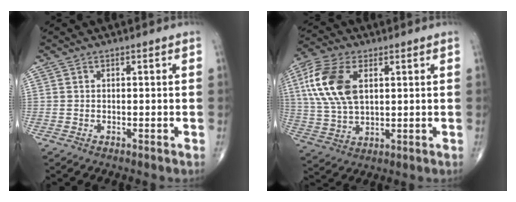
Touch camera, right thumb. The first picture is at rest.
{"total": 14.0, "force": [3.9, 7.9, 11.0], "torque": [-0.237, -0.001, 0.078]}